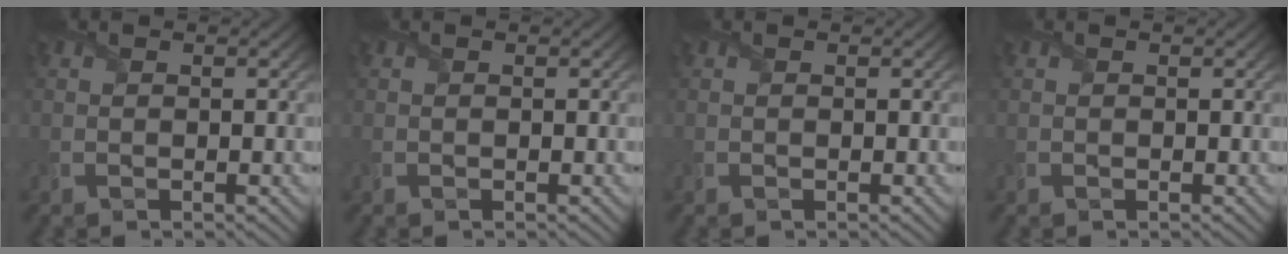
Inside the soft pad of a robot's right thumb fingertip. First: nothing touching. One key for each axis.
{"total": 0.0}
{"total": 0.0}
{"total": 0.0}